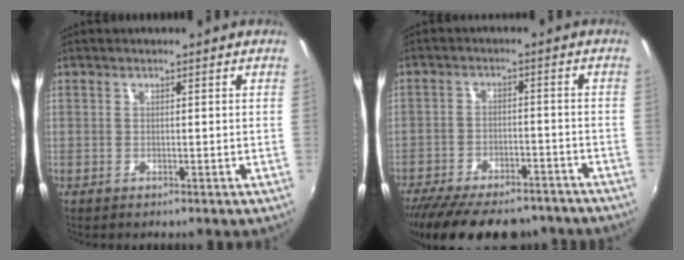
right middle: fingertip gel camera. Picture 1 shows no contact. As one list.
[{"total": 19.7, "force": [-16.0, 7.1, 8.9], "torque": [-0.187, -0.017, -0.224]}]